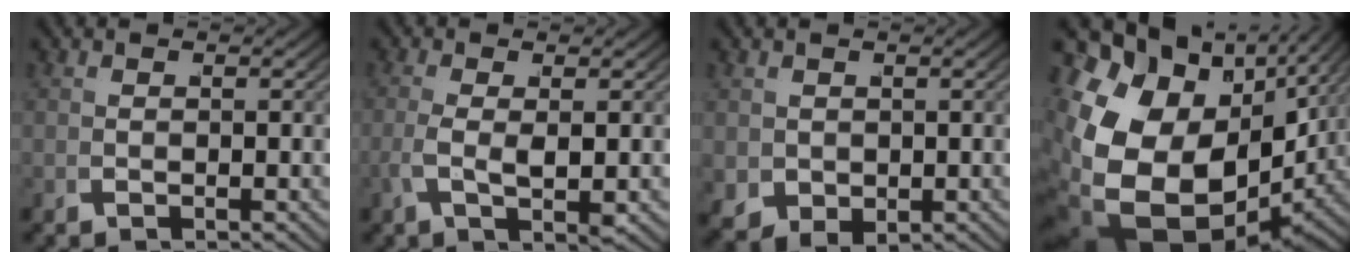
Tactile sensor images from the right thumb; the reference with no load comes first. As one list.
[{"total": 2.9, "force": [0.3, 0.9, 2.7], "torque": [-0.069, -0.009, 0.013]}, {"total": 3.9, "force": [-0.4, 3.3, 2.1], "torque": [-0.053, -0.032, 0.020]}, {"total": 22.3, "force": [-1.7, 15.7, 15.8], "torque": [-0.327, -0.074, 0.012]}]